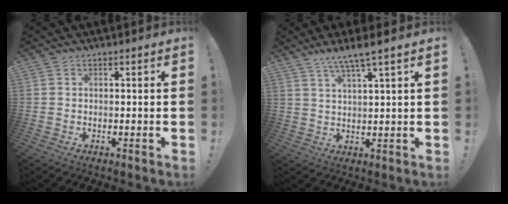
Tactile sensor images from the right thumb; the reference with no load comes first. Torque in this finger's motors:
{"motor_torque": [0.68, 0.78, 0.62, 0.42, 0.00]}